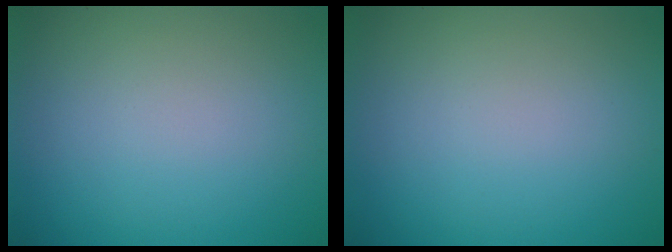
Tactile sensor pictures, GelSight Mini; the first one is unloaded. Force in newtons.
{"total": 0.0}